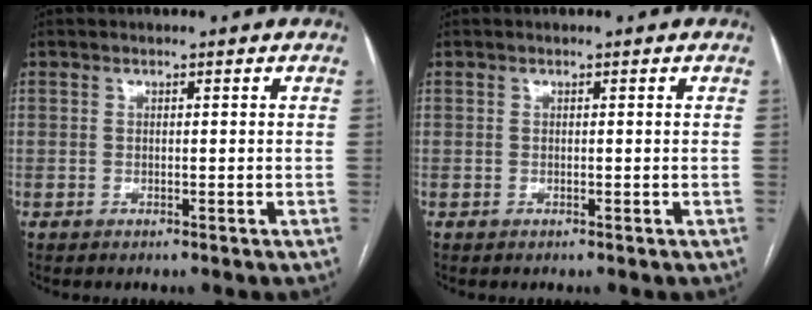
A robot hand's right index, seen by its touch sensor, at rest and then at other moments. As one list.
[{"total": 0.0}]